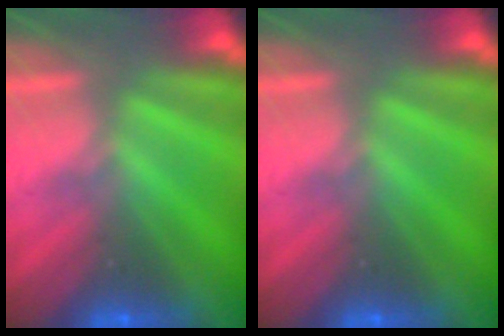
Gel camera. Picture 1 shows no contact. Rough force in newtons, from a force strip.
{"total": 0.0}